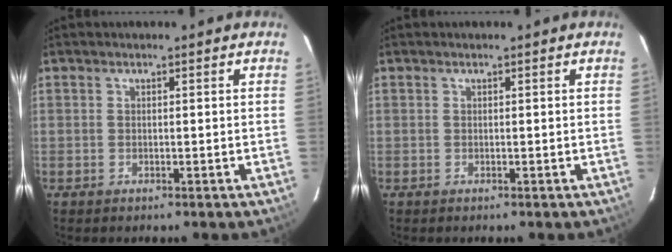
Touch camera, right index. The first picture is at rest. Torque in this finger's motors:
{"motor_torque": [0.00, 0.00, 0.01, 0.00]}